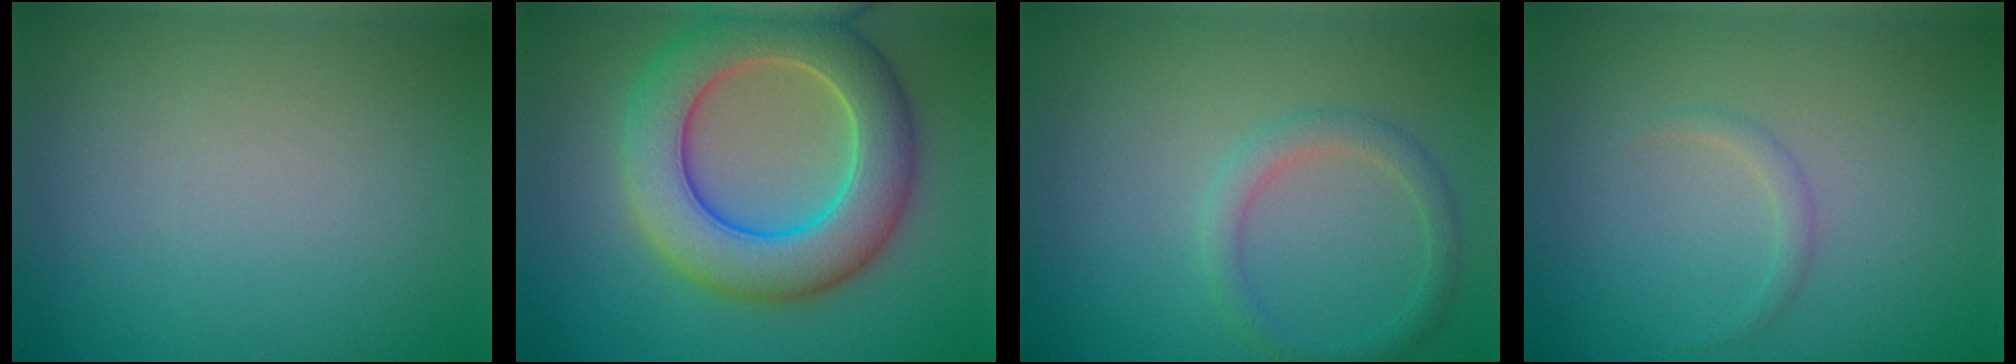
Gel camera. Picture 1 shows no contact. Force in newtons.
{"total": 9.1, "press": 9.1, "slide": 0.5}
{"total": 2.0, "press": 2.0, "slide": 0.1}
{"total": 0.8, "press": 0.8, "slide": 0.0}